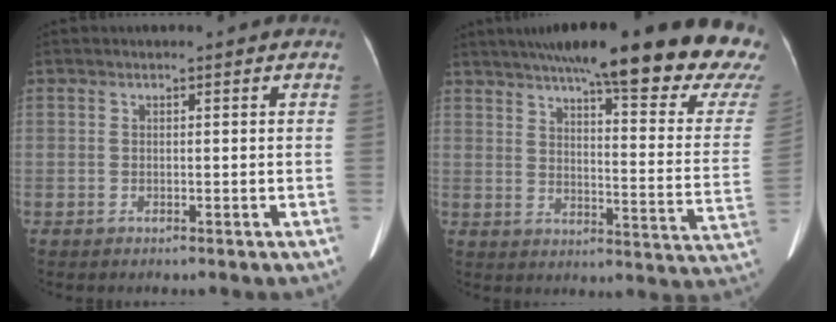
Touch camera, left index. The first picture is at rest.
{"total": 29.3, "force": [23.3, 3.2, 17.5], "torque": [-0.205, -0.043, 0.288]}